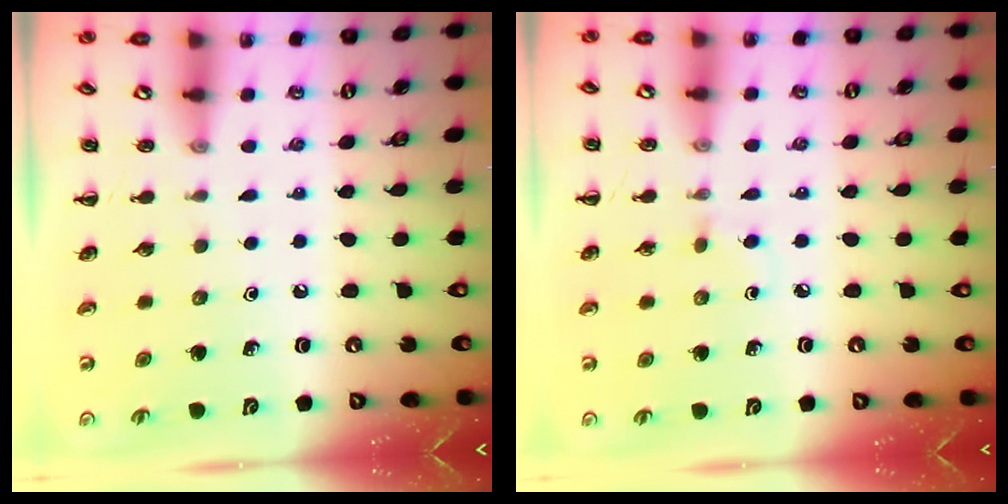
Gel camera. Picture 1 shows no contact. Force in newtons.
{"total": 2.3, "press": 2.1, "slide": 1.0}